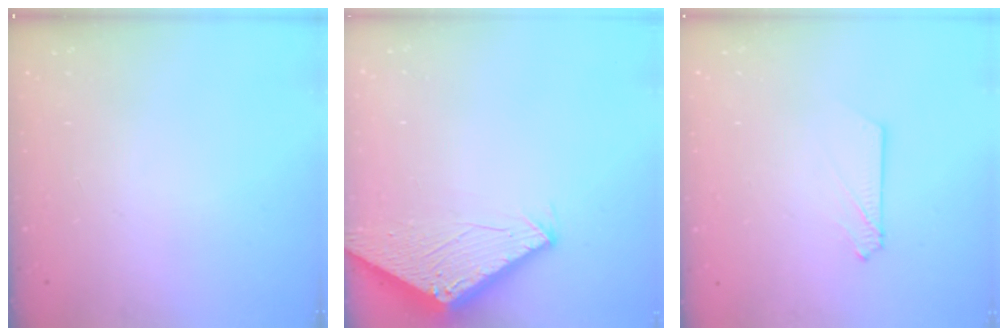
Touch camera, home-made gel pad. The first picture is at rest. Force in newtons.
{"total": 2.8, "press": 2.8, "slide": 0.2}
{"total": 2.6, "press": 2.6, "slide": 0.3}